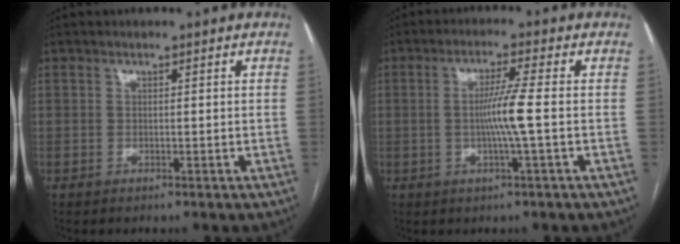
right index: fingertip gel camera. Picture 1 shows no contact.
{"total": 5.4, "force": [-0.6, -1.0, 5.3], "torque": [-0.101, 0.000, -0.012]}